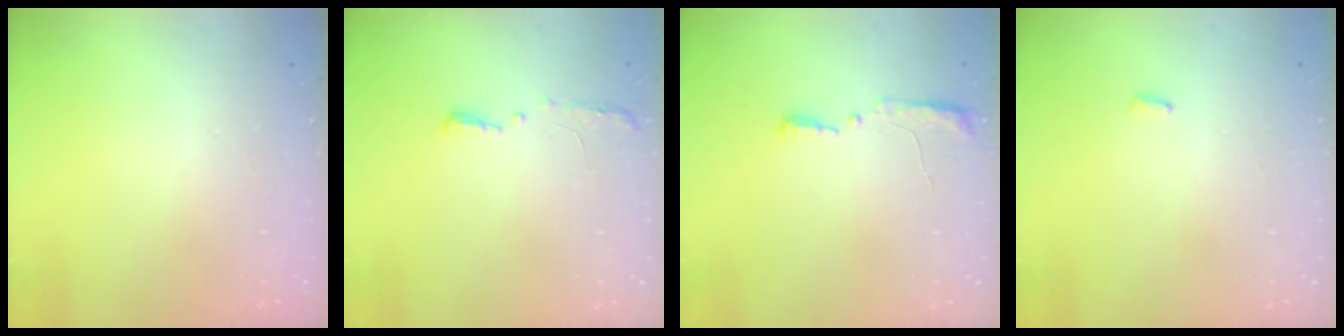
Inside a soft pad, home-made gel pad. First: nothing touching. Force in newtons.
{"total": 4.1, "press": 4.0, "slide": 0.6}
{"total": 8.2, "press": 5.2, "slide": 6.2}
{"total": 2.8, "press": 2.8, "slide": 0.4}